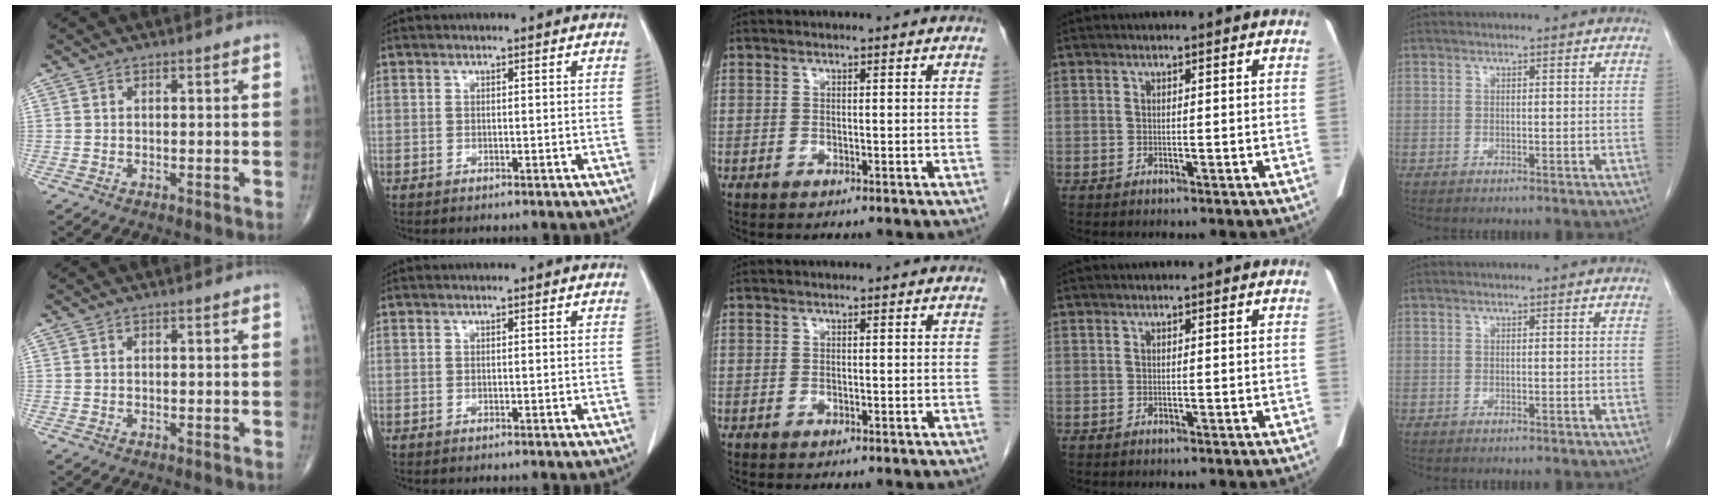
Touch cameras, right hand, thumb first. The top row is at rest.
{}